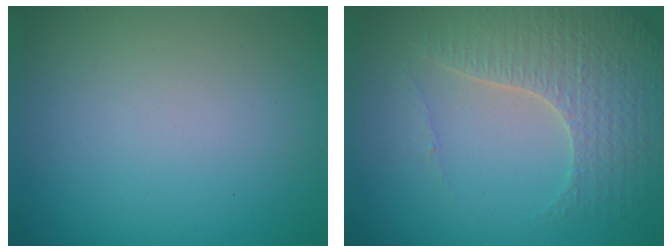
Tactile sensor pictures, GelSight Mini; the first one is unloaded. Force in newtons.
{"total": 4.0, "press": 3.9, "slide": 1.1}